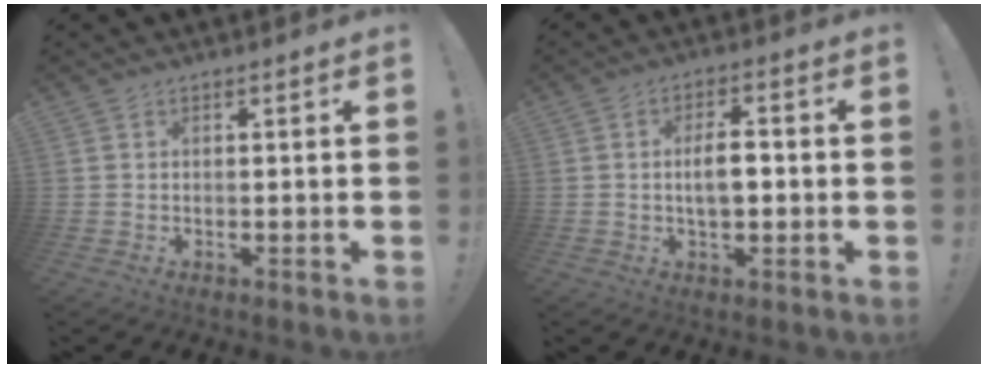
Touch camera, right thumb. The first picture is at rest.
{"total": 6.5, "force": [-0.6, 3.1, 5.7], "torque": [-0.095, 0.001, -0.020]}